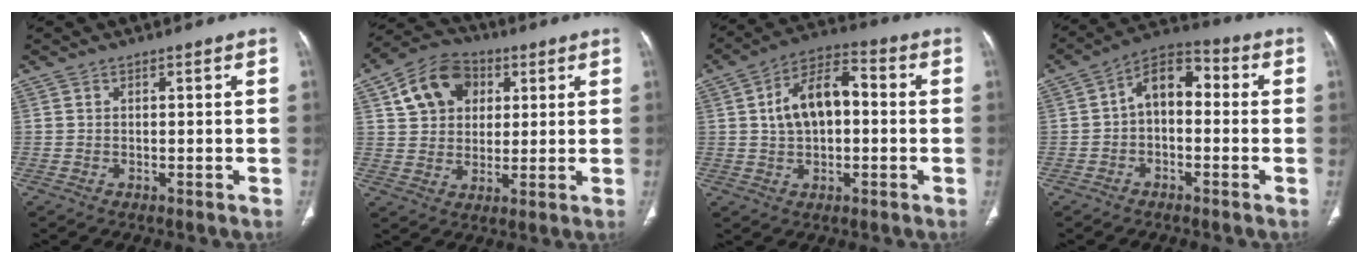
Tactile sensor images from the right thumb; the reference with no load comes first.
{"total": 12.5, "force": [4.5, 9.5, 6.7], "torque": [-0.091, 0.000, 0.071]}
{"total": 11.8, "force": [1.0, 7.0, 9.4], "torque": [-0.155, 0.030, 0.009]}
{"total": 8.9, "force": [-0.1, 5.6, 6.9], "torque": [-0.087, 0.037, -0.019]}